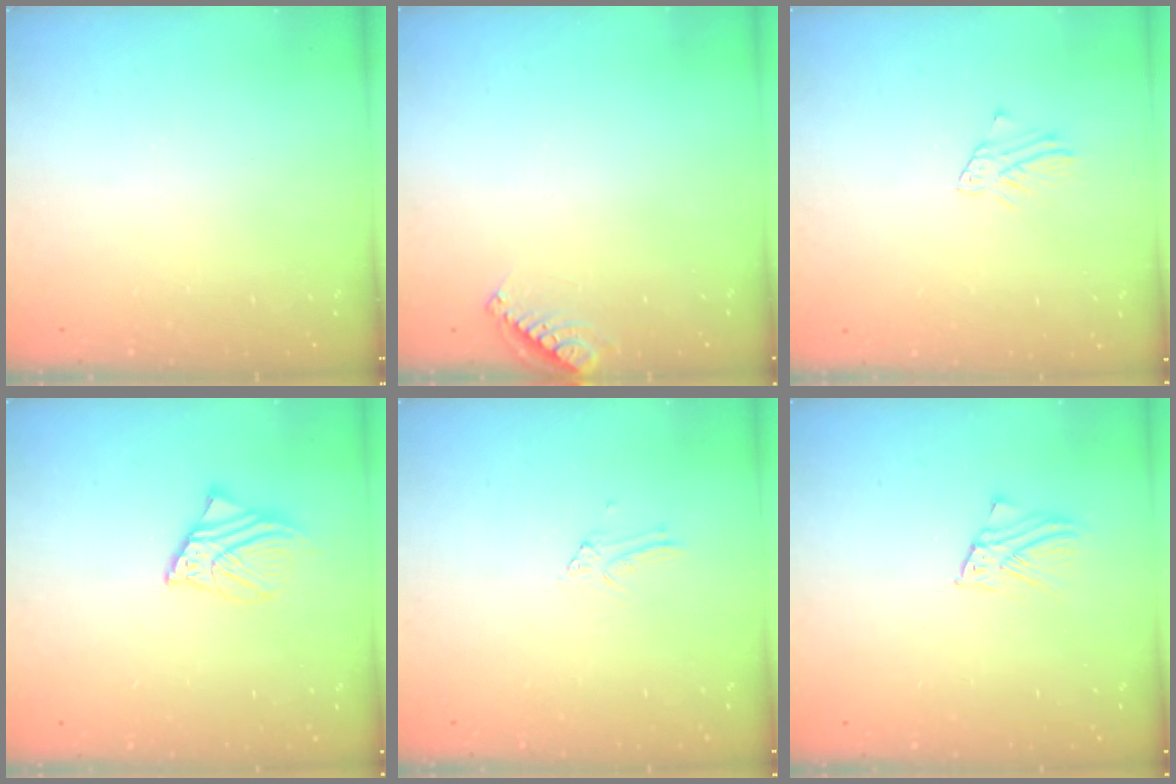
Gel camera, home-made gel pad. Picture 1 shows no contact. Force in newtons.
{"total": 4.5, "press": 4.4, "slide": 0.7}
{"total": 2.0, "press": 2.0, "slide": 0.2}
{"total": 8.4, "press": 8.4, "slide": 1.0}
{"total": 3.0, "press": 3.0, "slide": 0.3}
{"total": 3.3, "press": 3.3, "slide": 0.1}